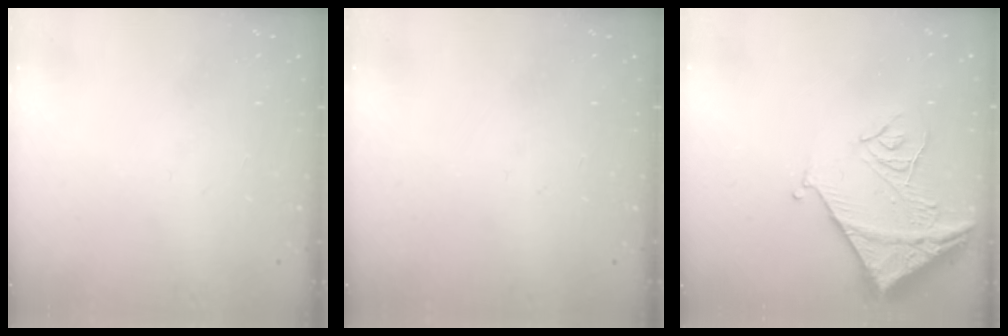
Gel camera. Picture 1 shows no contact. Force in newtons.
{"total": 0.0}
{"total": 14.2, "press": 14.2, "slide": 1.2}